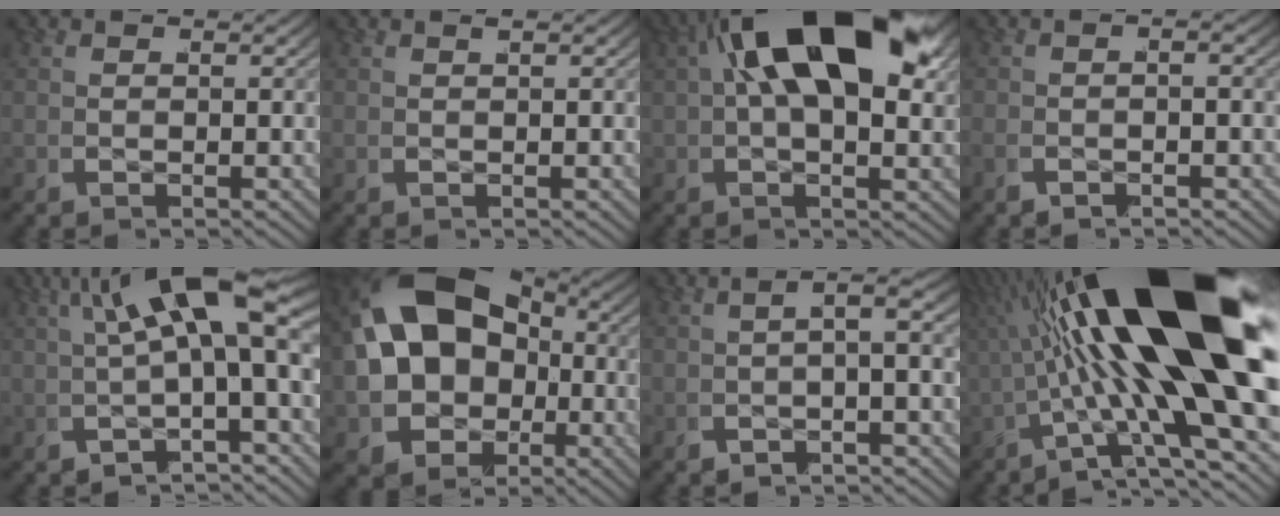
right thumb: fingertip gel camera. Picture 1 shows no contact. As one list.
[{"total": 0.5, "force": [0.3, -0.4, -0.1], "torque": [0.005, 0.008, 0.005]}, {"total": 14.0, "force": [2.5, 6.4, 12.2], "torque": [-0.217, 0.009, 0.037]}, {"total": 1.2, "force": [-1.1, -0.2, 0.0], "torque": [-0.012, 0.003, -0.028]}, {"total": 7.3, "force": [1.8, 2.1, 6.7], "torque": [-0.096, 0.028, 0.018]}, {"total": 17.4, "force": [-1.6, 13.3, 11.1], "torque": [-0.279, -0.061, -0.003]}, {"total": 1.5, "force": [-0.4, -0.5, 1.3], "torque": [-0.037, 0.016, -0.010]}, {"total": 20.5, "force": [1.9, 6.9, 19.2], "torque": [-0.318, 0.021, 0.022]}]